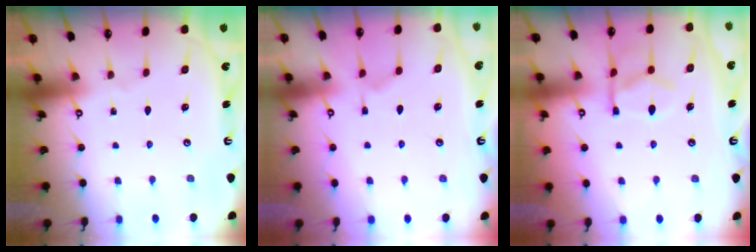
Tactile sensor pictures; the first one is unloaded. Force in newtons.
{"total": 1.6, "press": 0.9, "slide": 1.4}
{"total": 6.5, "press": 6.3, "slide": 1.8}